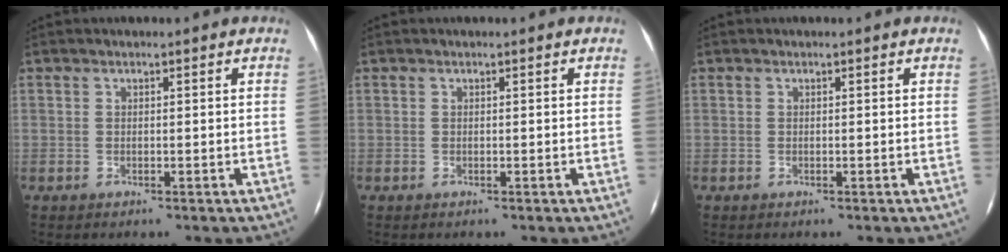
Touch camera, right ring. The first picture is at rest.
{"total": 0.0}
{"total": 0.0}